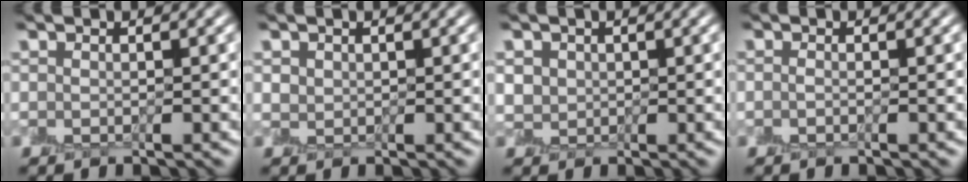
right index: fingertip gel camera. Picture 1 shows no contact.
{"total": 1.0, "force": [0.4, 0.9, 0.2], "torque": [-0.004, 0.001, 0.016]}
{"total": 2.0, "force": [0.4, 1.9, 0.5], "torque": [-0.014, 0.002, 0.012]}
{"total": 0.5, "force": [-0.5, 0.1, 0.1], "torque": [-0.001, 0.002, -0.009]}